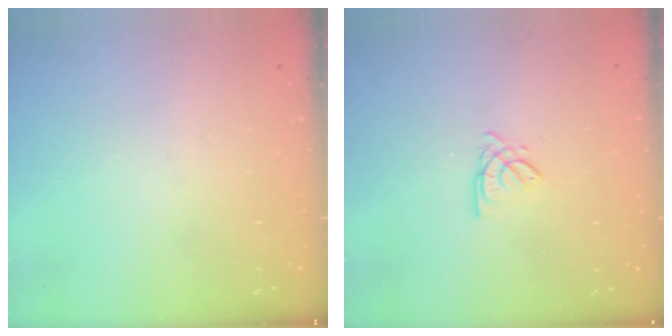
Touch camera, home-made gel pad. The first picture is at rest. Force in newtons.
{"total": 2.6, "press": 2.6, "slide": 0.1}